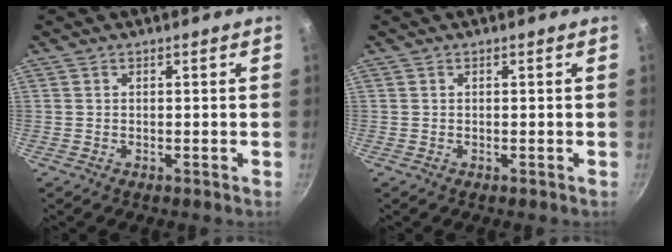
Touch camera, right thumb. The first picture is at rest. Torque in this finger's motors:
{"motor_torque": [-0.02, 0.01, 0.08, -0.08, 0.04]}